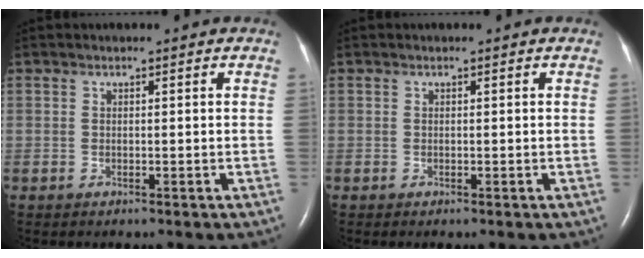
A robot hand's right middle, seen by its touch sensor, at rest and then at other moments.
{"total": 0.0}